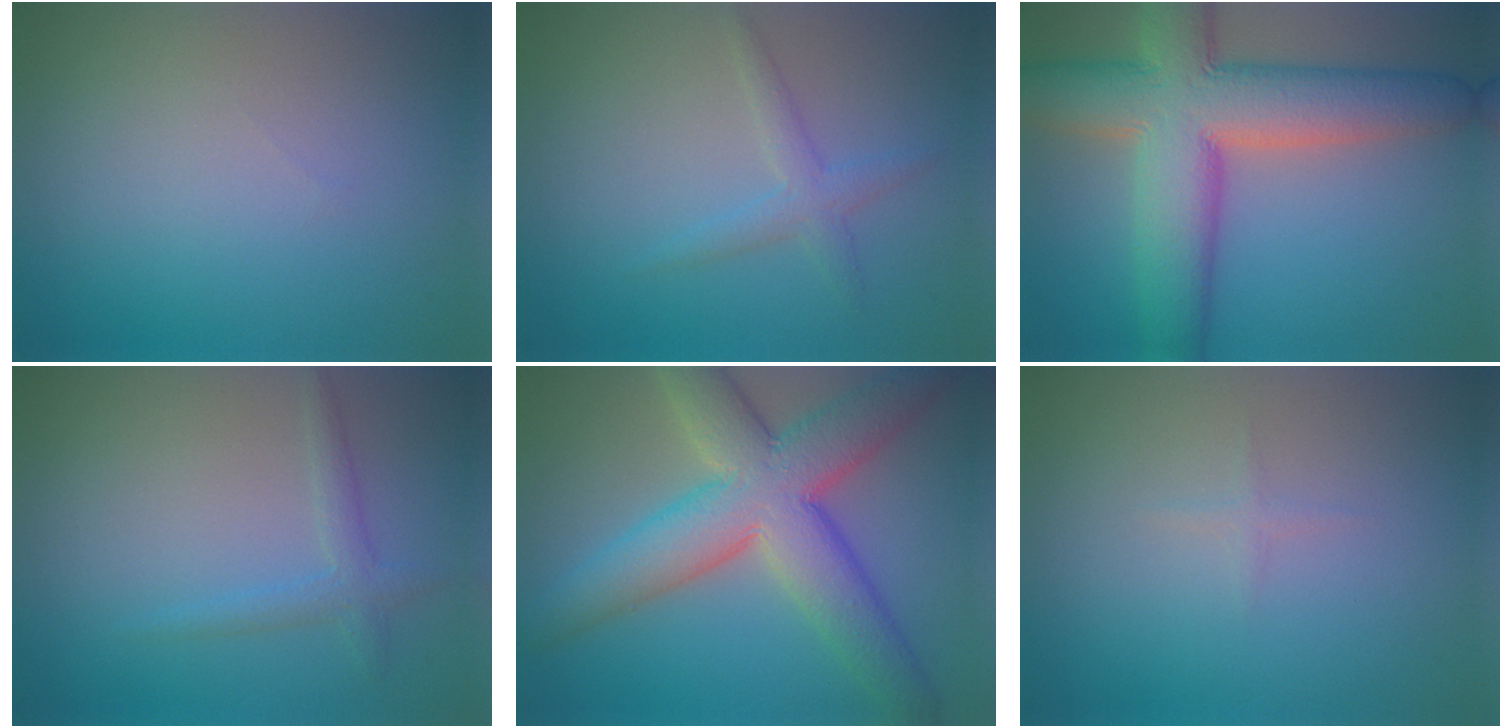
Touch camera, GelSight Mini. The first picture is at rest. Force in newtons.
{"total": 1.9, "press": 1.9, "slide": 0.1}
{"total": 11.8, "press": 11.8, "slide": 1.0}
{"total": 1.8, "press": 1.8, "slide": 0.0}
{"total": 10.1, "press": 10.1, "slide": 0.5}
{"total": 0.6, "press": 0.6, "slide": 0.0}